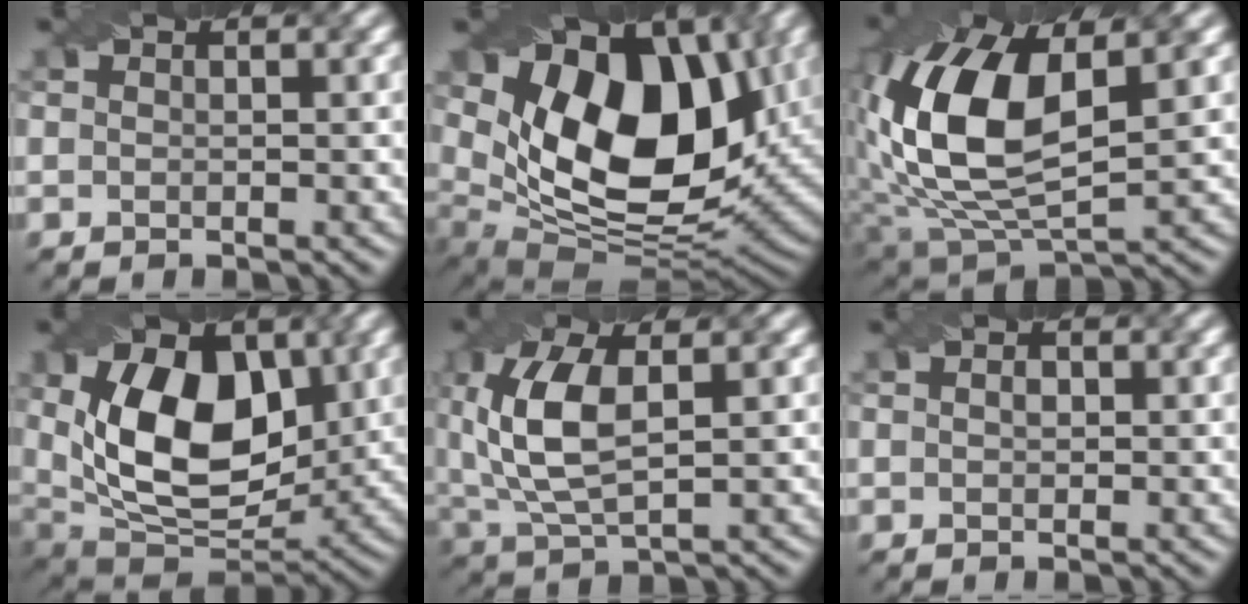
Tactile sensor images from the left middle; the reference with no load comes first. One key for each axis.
{"total": 16.3, "fx": 4.7, "fy": 9.7, "fz": 12.2, "tx": -0.194, "ty": -0.005, "tz": 0.081}
{"total": 13.9, "fx": 2.2, "fy": 7.5, "fz": 11.5, "tx": -0.249, "ty": 0.005, "tz": 0.041}
{"total": 12.7, "fx": 2.2, "fy": 8.0, "fz": 9.7, "tx": -0.165, "ty": -0.004, "tz": 0.037}
{"total": 7.6, "fx": 1.4, "fy": 3.8, "fz": 6.5, "tx": -0.156, "ty": 0.004, "tz": 0.027}
{"total": 0.8, "fx": 0.1, "fy": 0.5, "fz": 0.6, "tx": -0.009, "ty": 0.001, "tz": 0.002}